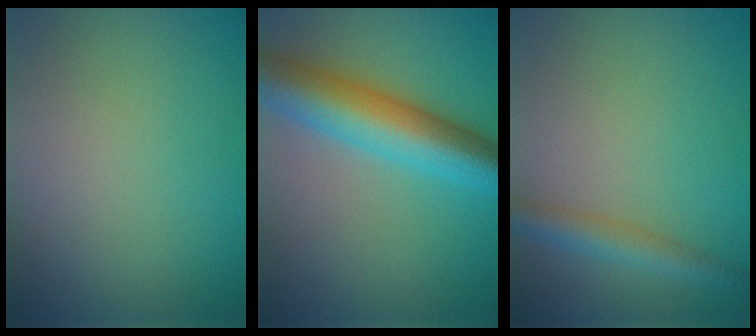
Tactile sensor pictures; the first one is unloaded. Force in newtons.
{"total": 8.8, "press": 8.8, "slide": 0.0}
{"total": 3.2, "press": 3.2, "slide": 0.1}